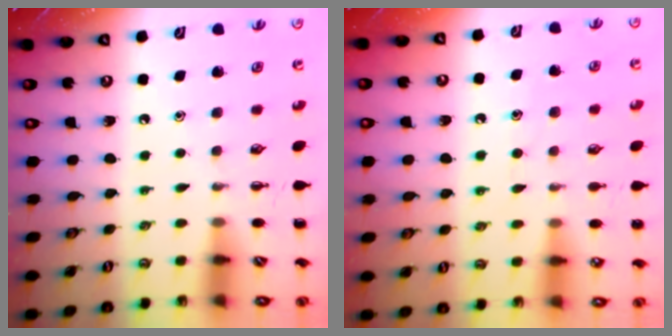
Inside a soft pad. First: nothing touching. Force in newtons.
{"total": 8.7, "press": 8.5, "slide": 1.5}